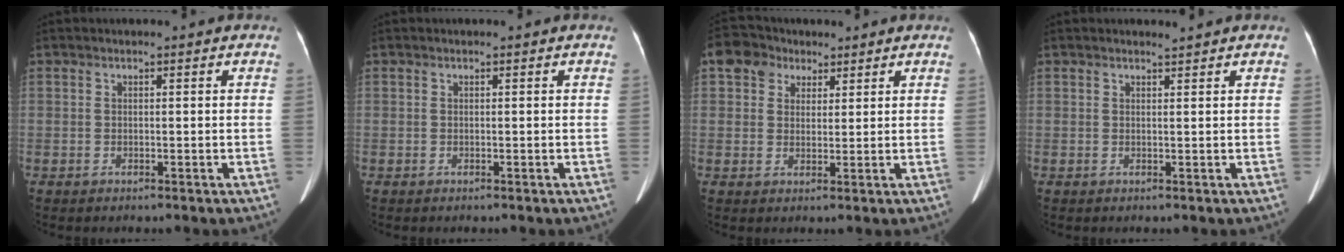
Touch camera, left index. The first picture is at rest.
{"total": 0.0}
{"total": 4.8, "force": [2.4, 4.0, 1.2], "torque": [-0.024, 0.020, 0.048]}
{"total": 0.6, "force": [0.5, -0.4, 0.0], "torque": [-0.007, -0.016, 0.011]}